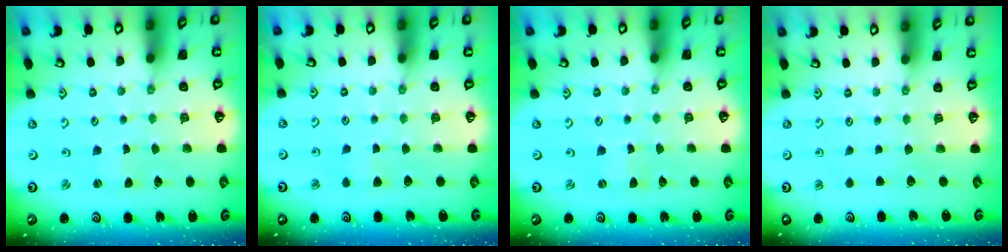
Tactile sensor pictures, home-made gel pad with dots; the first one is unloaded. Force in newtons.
{"total": 2.8, "press": 2.7, "slide": 0.7}
{"total": 0.0}
{"total": 0.0}